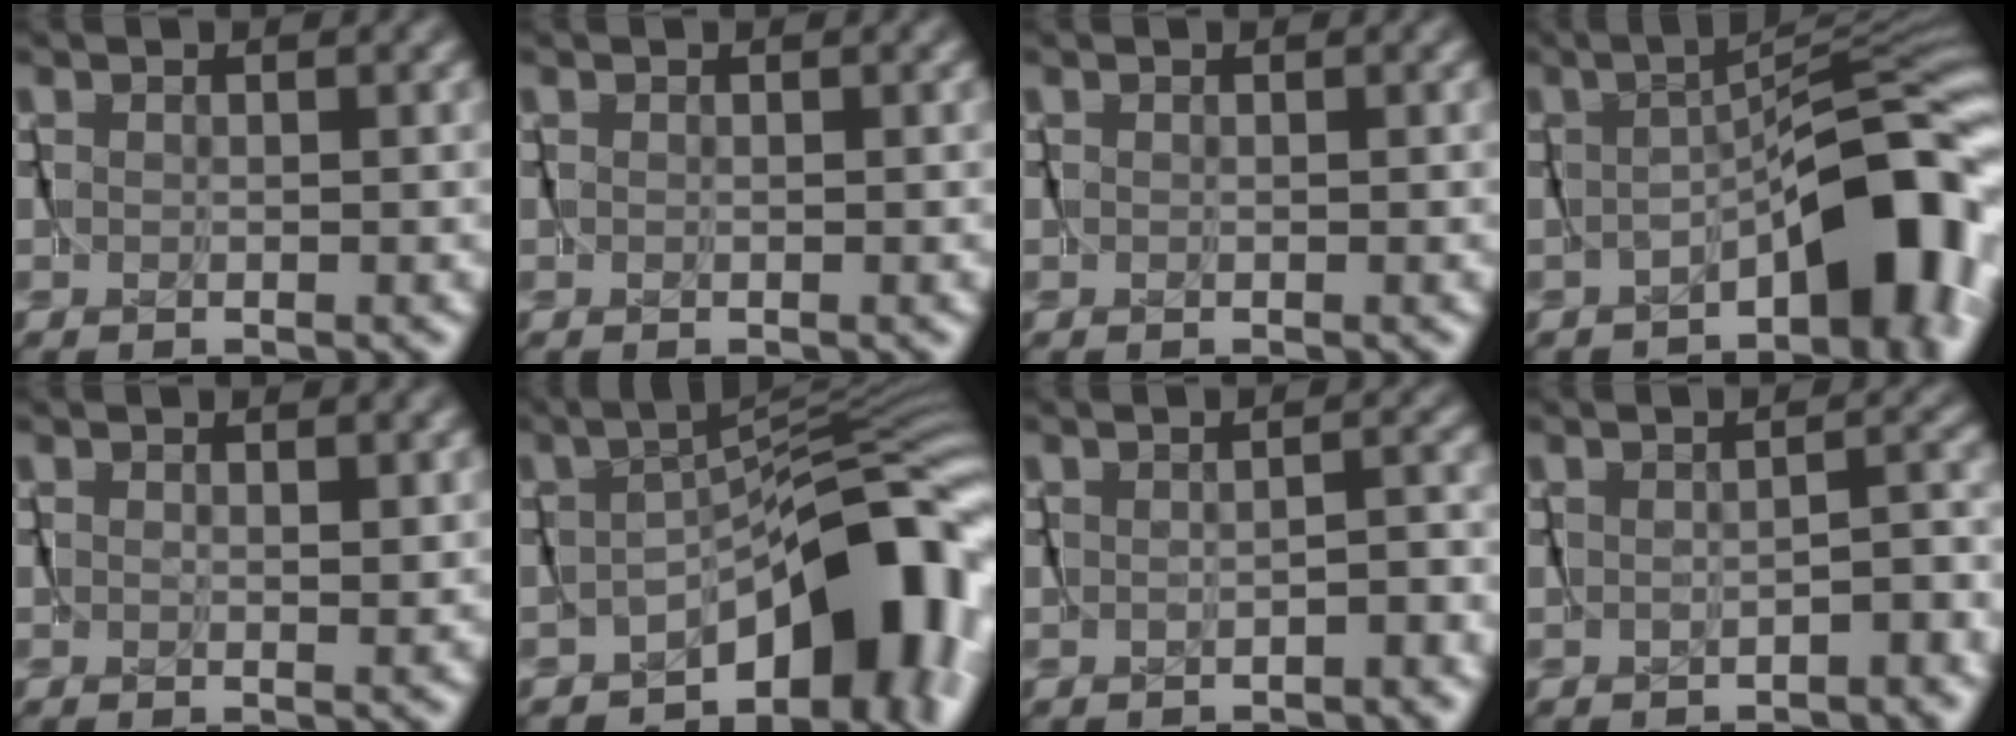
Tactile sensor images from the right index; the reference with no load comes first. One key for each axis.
{"total": 0.0}
{"total": 0.0}
{"total": 6.1, "fx": -3.0, "fy": 1.6, "fz": 5.0, "tx": -0.053, "ty": -0.002, "tz": -0.043}
{"total": 0.9, "fx": 0.8, "fy": 0.0, "fz": 0.4, "tx": -0.013, "ty": -0.006, "tz": 0.018}
{"total": 11.5, "fx": -5.8, "fy": 5.7, "fz": 8.0, "tx": -0.104, "ty": -0.009, "tz": -0.082}
{"total": 1.2, "fx": -1.2, "fy": 0.1, "fz": -0.4, "tx": 0.009, "ty": 0.006, "tz": -0.026}
{"total": 1.8, "fx": -1.8, "fy": 0.2, "fz": -0.3, "tx": 0.016, "ty": 0.006, "tz": -0.037}